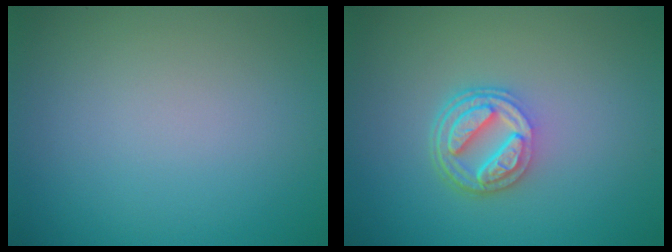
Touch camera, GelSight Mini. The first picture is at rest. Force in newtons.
{"total": 4.5, "press": 3.3, "slide": 3.0}